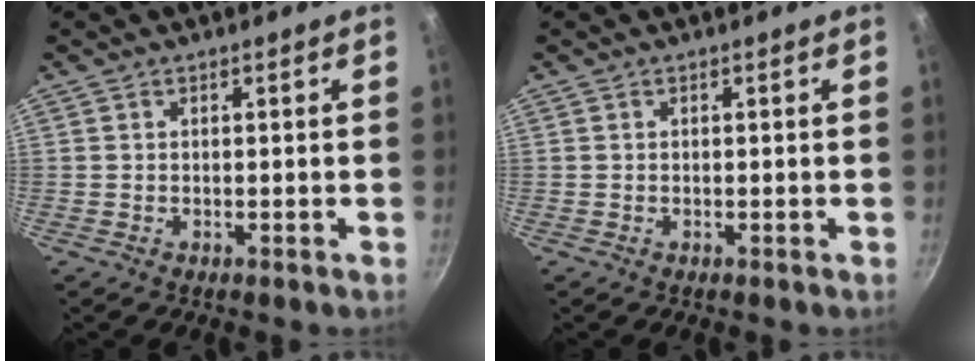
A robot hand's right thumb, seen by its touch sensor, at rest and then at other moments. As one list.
[{"total": 0.0}]